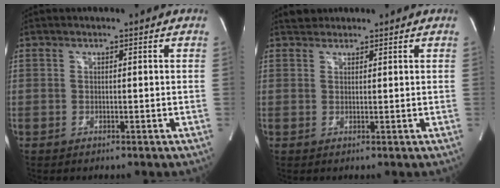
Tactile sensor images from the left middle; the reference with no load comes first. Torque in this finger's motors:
{"motor_torque": [0.09, -0.01, -0.06, 0.00]}